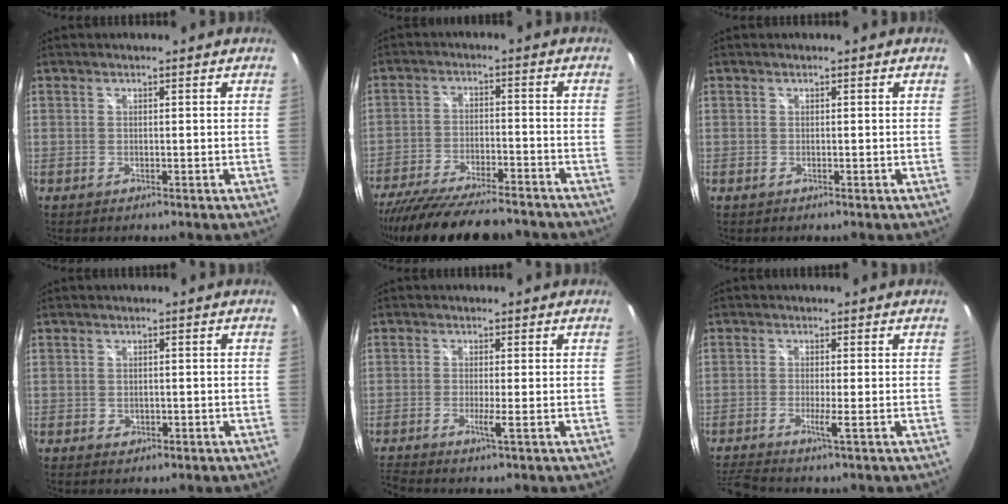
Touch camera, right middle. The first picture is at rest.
{"total": 20.5, "force": [-17.5, 4.4, 9.6], "torque": [-0.189, -0.043, -0.265]}
{"total": 0.0}
{"total": 1.5, "force": [-0.5, 1.2, 0.7], "torque": [-0.010, -0.004, -0.008]}
{"total": 3.4, "force": [-1.8, -1.0, 2.7], "torque": [-0.066, -0.012, -0.042]}
{"total": 5.1, "force": [-3.5, -0.9, 3.6], "torque": [-0.085, -0.018, -0.069]}